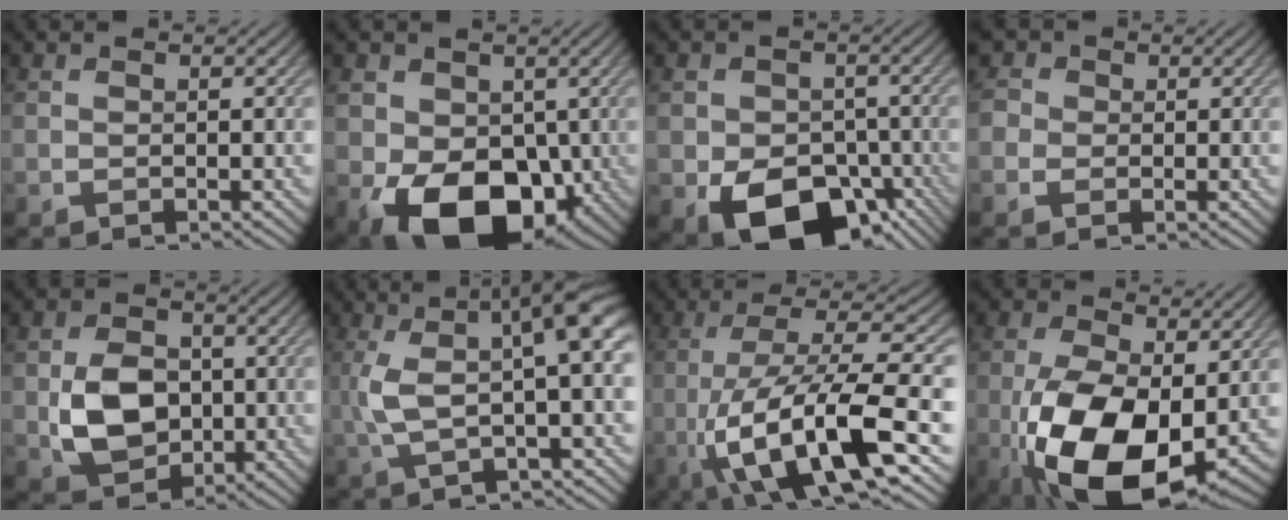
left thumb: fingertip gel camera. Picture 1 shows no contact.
{"total": 13.6, "force": [-4.0, 9.3, 9.1], "torque": [-0.155, -0.032, -0.066]}
{"total": 12.3, "force": [-5.5, 8.5, 7.1], "torque": [-0.109, -0.038, -0.087]}
{"total": 2.9, "force": [0.5, 2.8, 0.6], "torque": [-0.019, 0.008, -0.012]}
{"total": 8.5, "force": [-1.0, 6.3, 5.7], "torque": [-0.117, -0.005, -0.024]}
{"total": 9.1, "force": [0.9, 2.5, 8.7], "torque": [-0.158, 0.016, 0.012]}
{"total": 15.1, "force": [-4.2, 5.1, 13.6], "torque": [-0.249, -0.007, -0.076]}
{"total": 16.3, "force": [-3.5, 9.3, 12.9], "torque": [-0.255, -0.038, -0.052]}